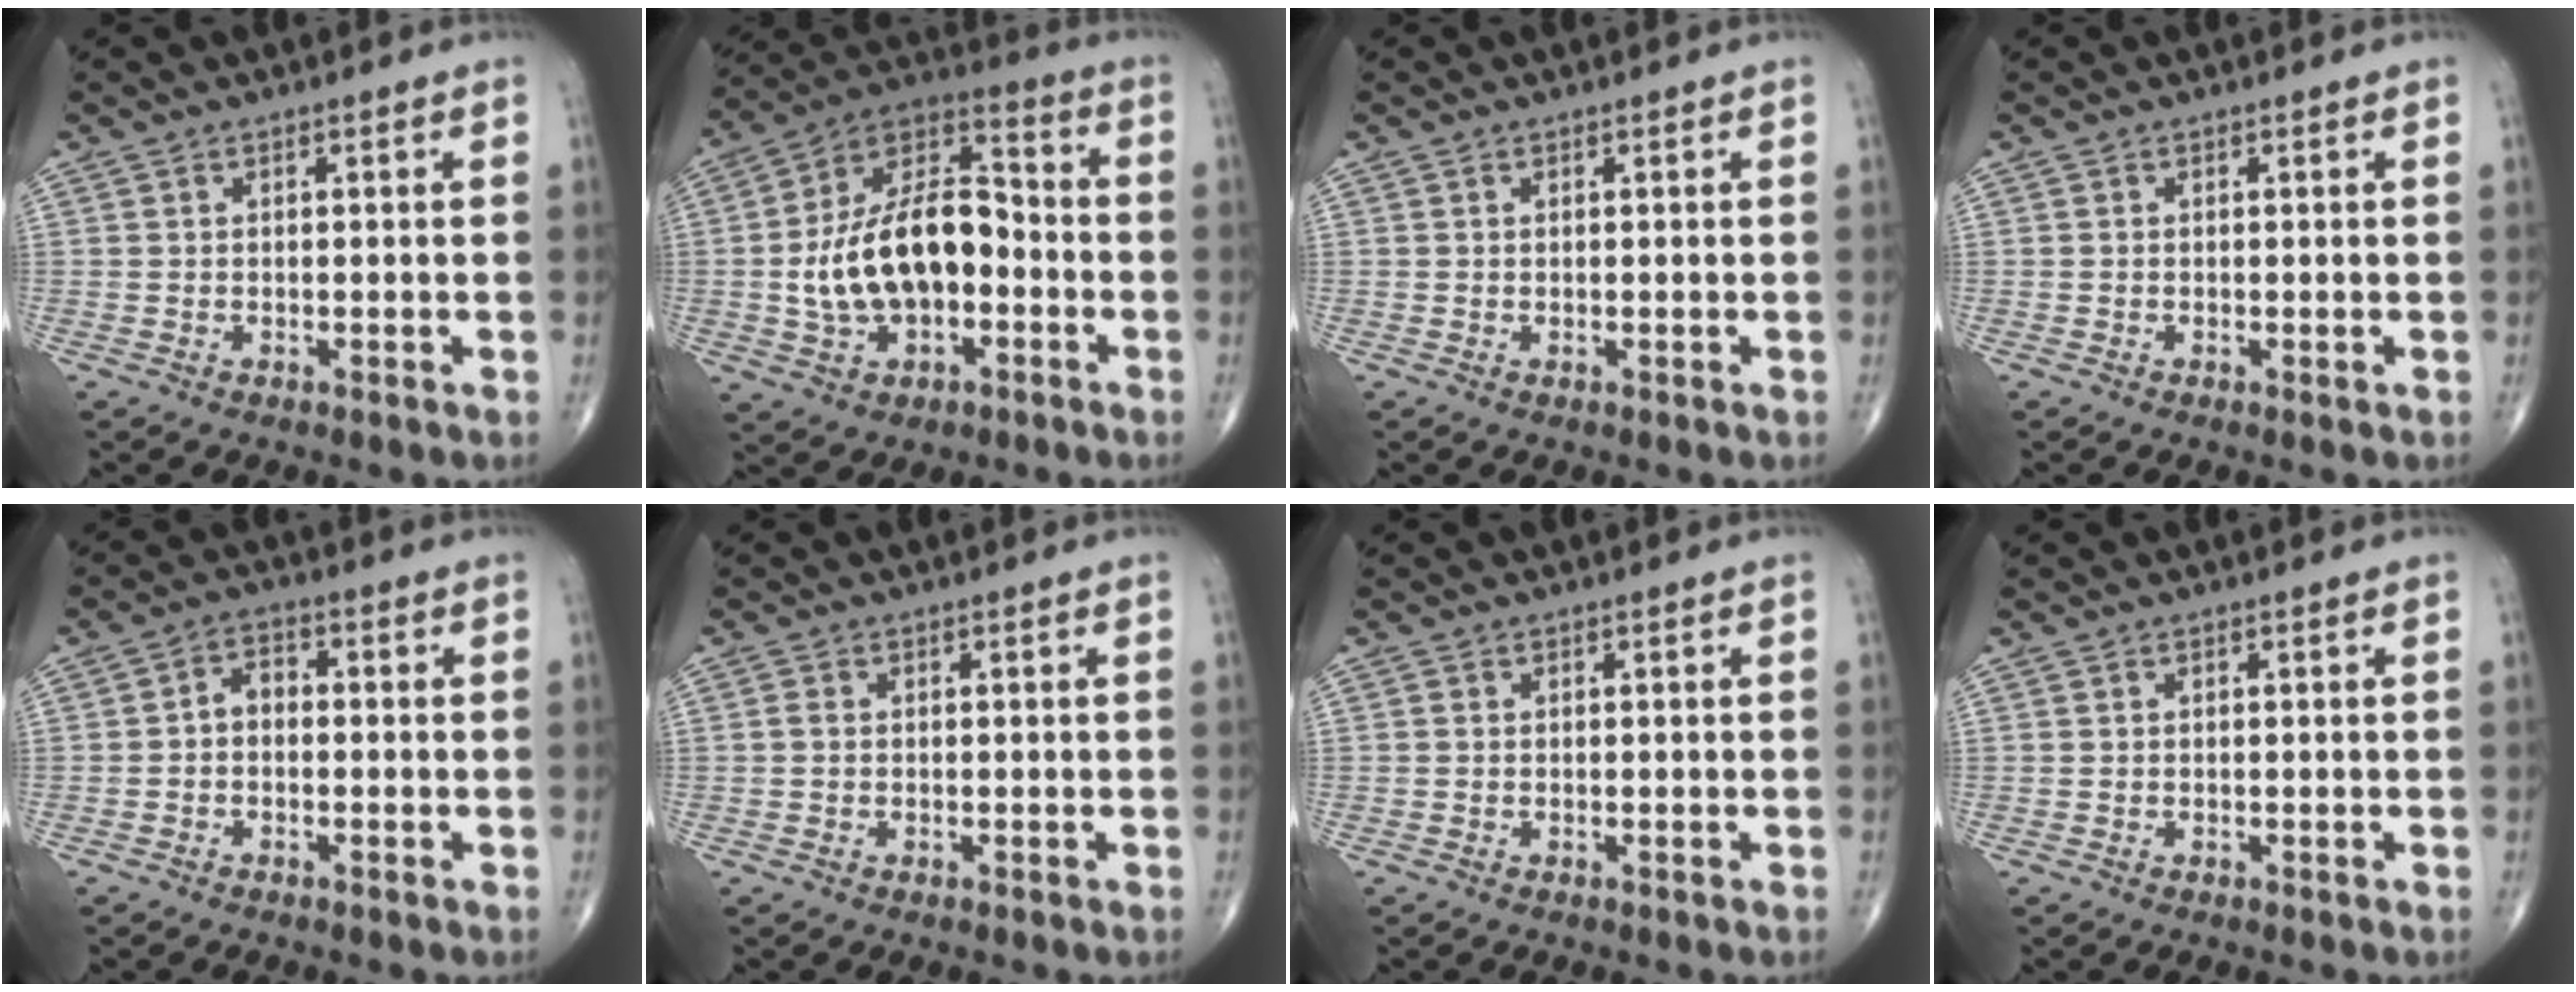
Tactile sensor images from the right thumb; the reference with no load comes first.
{"total": 18.3, "force": [-2.5, 10.7, 14.6], "torque": [-0.244, 0.042, -0.045]}
{"total": 0.0}
{"total": 0.0}
{"total": 3.5, "force": [-0.6, 2.5, 2.4], "torque": [-0.030, 0.017, -0.020]}
{"total": 1.0, "force": [0.0, 0.7, 0.7], "torque": [-0.012, 0.000, -0.001]}
{"total": 0.0}
{"total": 0.0}